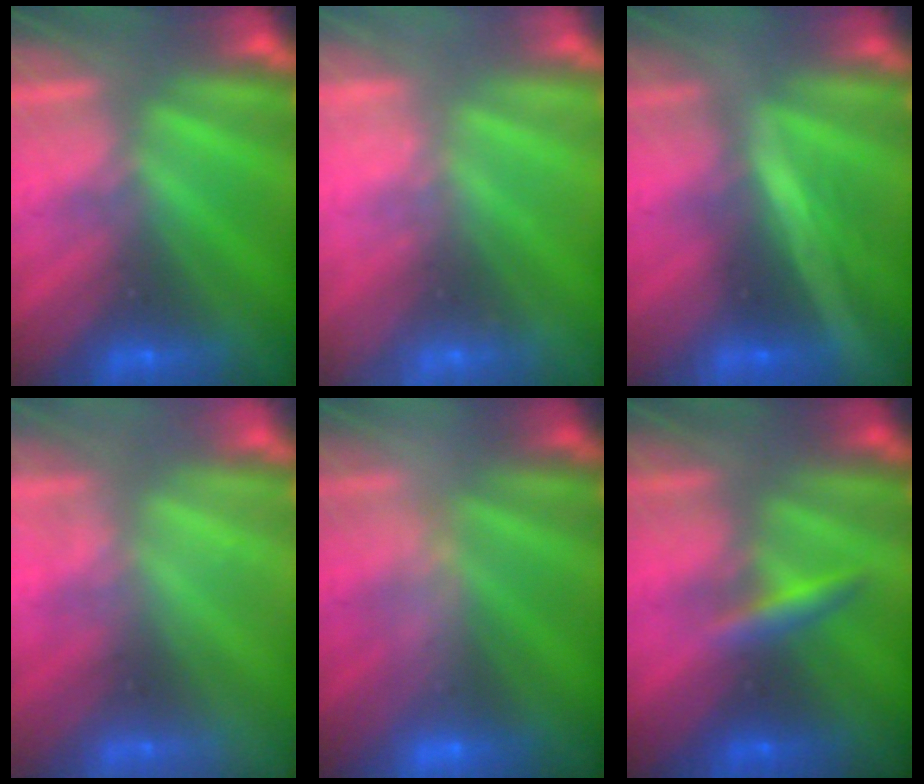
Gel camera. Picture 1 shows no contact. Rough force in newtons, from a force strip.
{"total": 2.3}
{"total": 1.7}
{"total": 2.1}
{"total": 2.4}
{"total": 2.7}